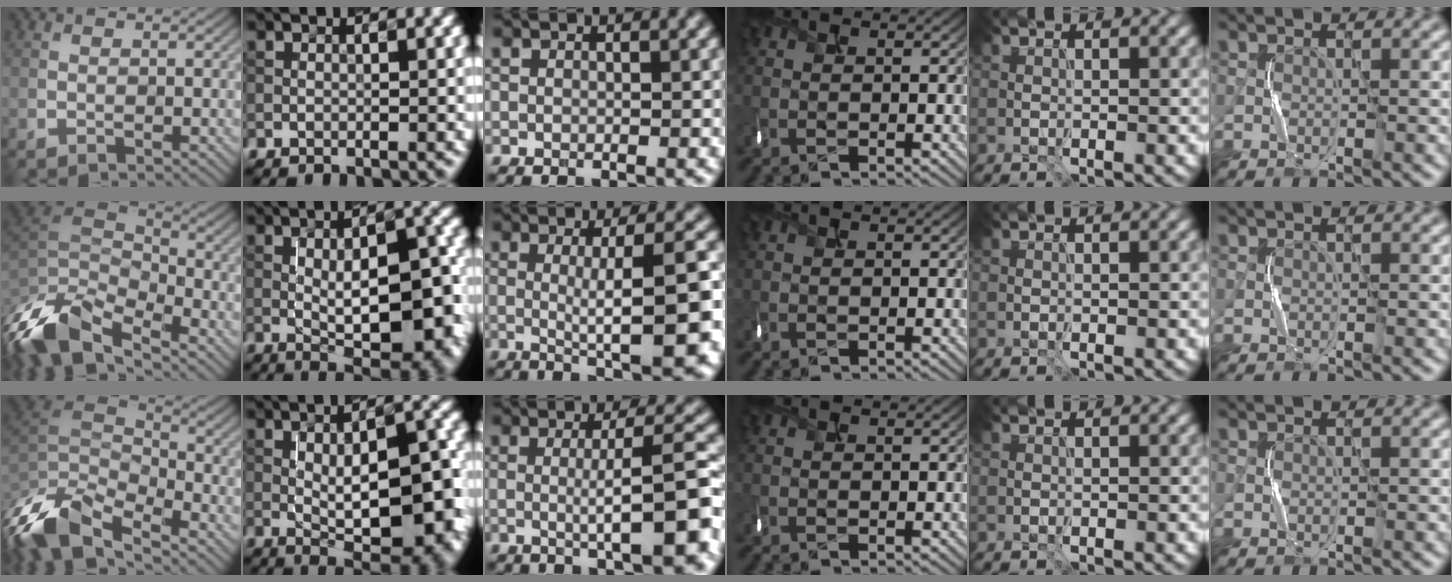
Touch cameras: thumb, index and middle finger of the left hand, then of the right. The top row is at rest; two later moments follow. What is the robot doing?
{"motion": "shake", "object": "box of matches"}